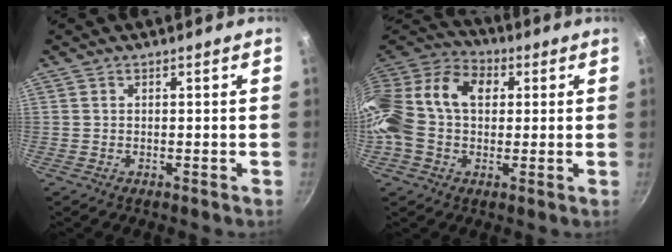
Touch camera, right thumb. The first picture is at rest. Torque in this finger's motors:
{"motor_torque": [1.15, 3.13, 1.21, -1.02, 0.38]}